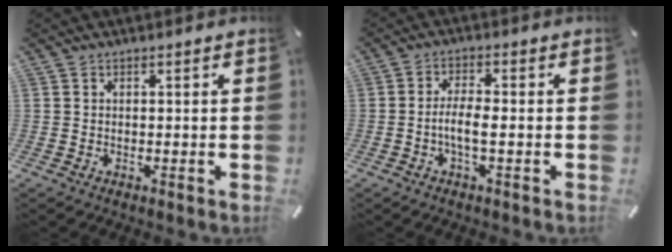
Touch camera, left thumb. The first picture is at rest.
{"total": 5.3, "force": [-1.3, 1.5, 4.9], "torque": [-0.101, -0.001, -0.026]}